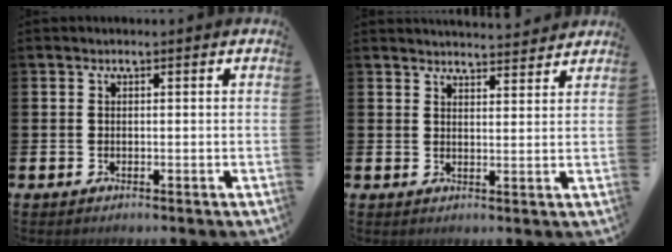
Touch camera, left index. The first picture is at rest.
{"total": 3.7, "force": [3.7, 0.1, -0.1], "torque": [-0.003, -0.023, 0.066]}